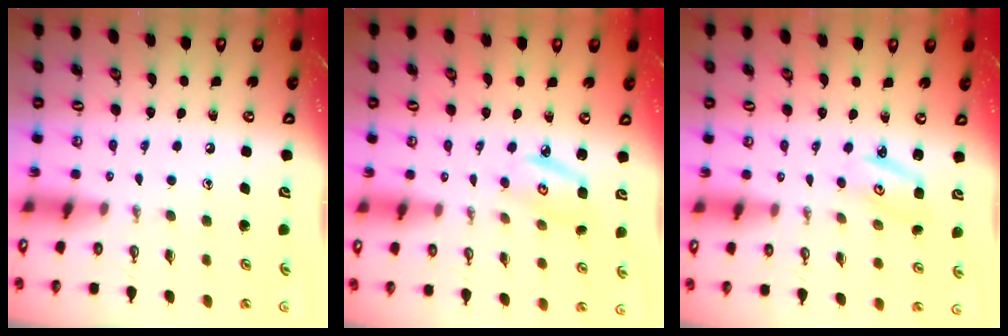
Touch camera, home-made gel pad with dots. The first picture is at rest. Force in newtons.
{"total": 4.6, "press": 4.6, "slide": 0.2}
{"total": 3.2, "press": 3.2, "slide": 0.3}